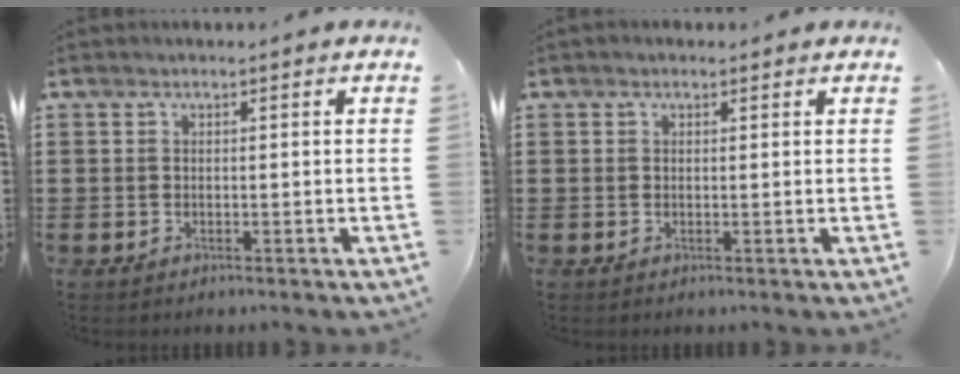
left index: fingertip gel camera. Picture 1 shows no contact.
{"total": 0.6, "force": [0.4, 0.4, 0.3], "torque": [-0.006, 0.004, 0.008]}